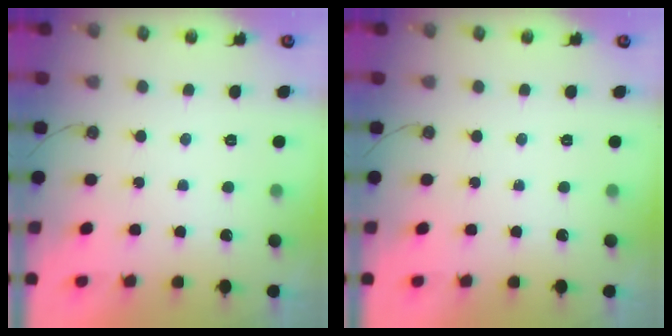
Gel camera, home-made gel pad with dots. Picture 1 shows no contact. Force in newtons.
{"total": 0.0}